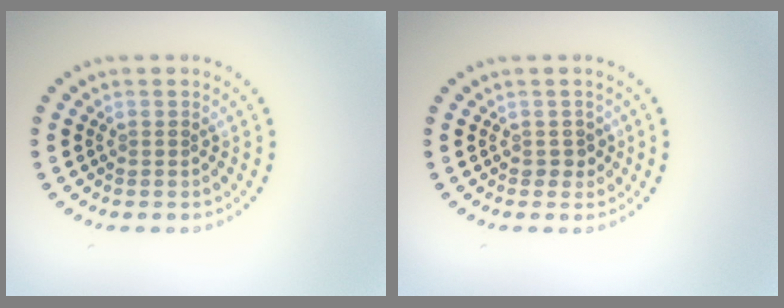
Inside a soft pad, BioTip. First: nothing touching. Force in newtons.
{"total": 1.1, "press": 1.0, "slide": 0.4}